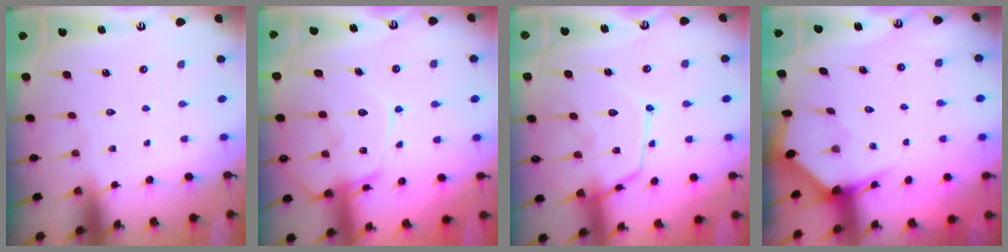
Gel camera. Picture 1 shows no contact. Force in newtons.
{"total": 14.2, "press": 14.1, "slide": 1.2}
{"total": 15.1, "press": 15.0, "slide": 1.3}
{"total": 3.2, "press": 3.2, "slide": 0.3}